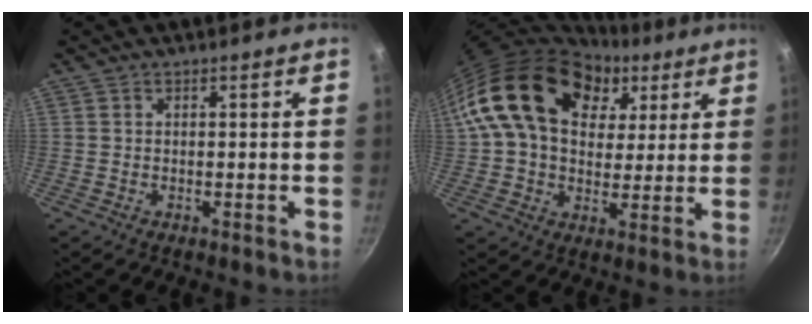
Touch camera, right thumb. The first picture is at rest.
{"total": 21.6, "force": [8.8, 14.3, 13.5], "torque": [-0.215, -0.006, 0.143]}